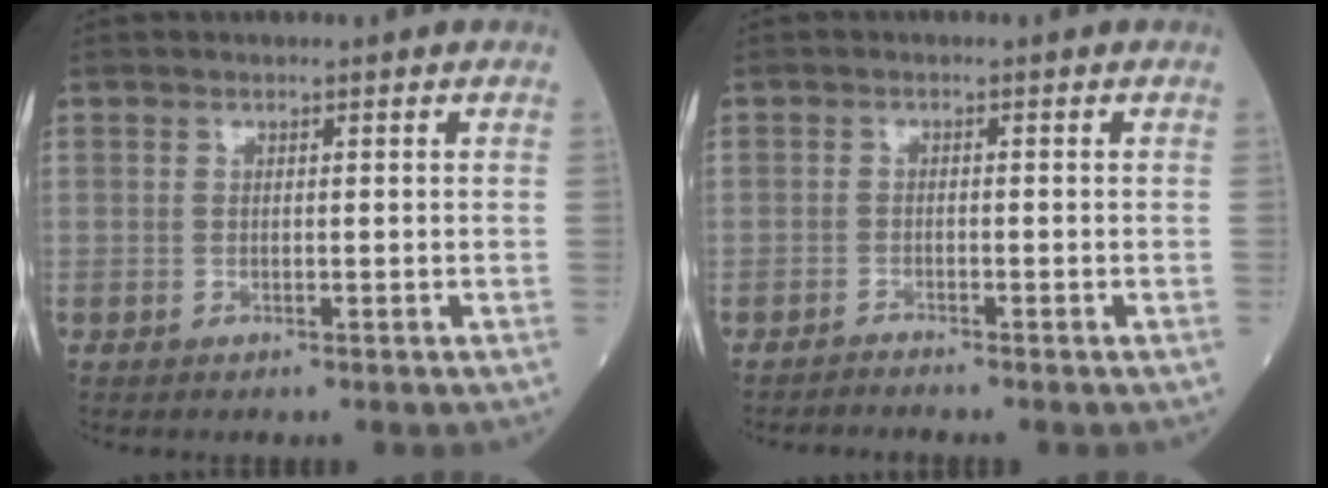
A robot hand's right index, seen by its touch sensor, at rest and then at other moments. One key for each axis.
{"total": 1.4, "fx": -1.3, "fy": -0.5, "fz": -0.2, "tx": 0.002, "ty": -0.003, "tz": -0.025}